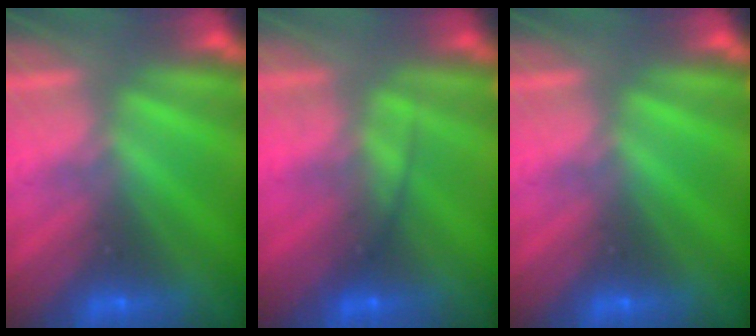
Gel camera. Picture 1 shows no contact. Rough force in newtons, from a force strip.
{"total": 2.3}
{"total": 0.0}